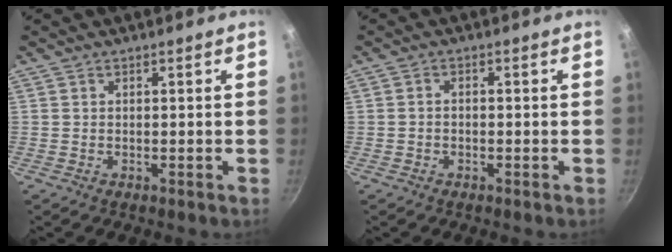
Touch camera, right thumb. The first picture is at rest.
{"total": 1.3, "force": [-0.5, 0.9, 0.8], "torque": [-0.017, 0.010, -0.010]}